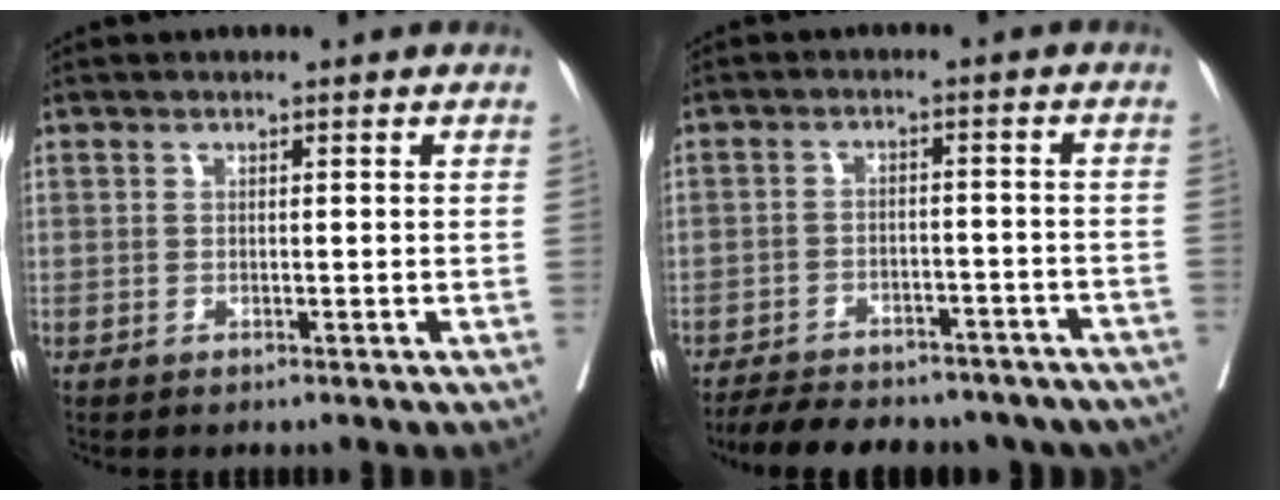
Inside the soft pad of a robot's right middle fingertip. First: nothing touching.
{"total": 21.7, "force": [-18.3, 7.8, 8.7], "torque": [-0.154, -0.003, -0.226]}